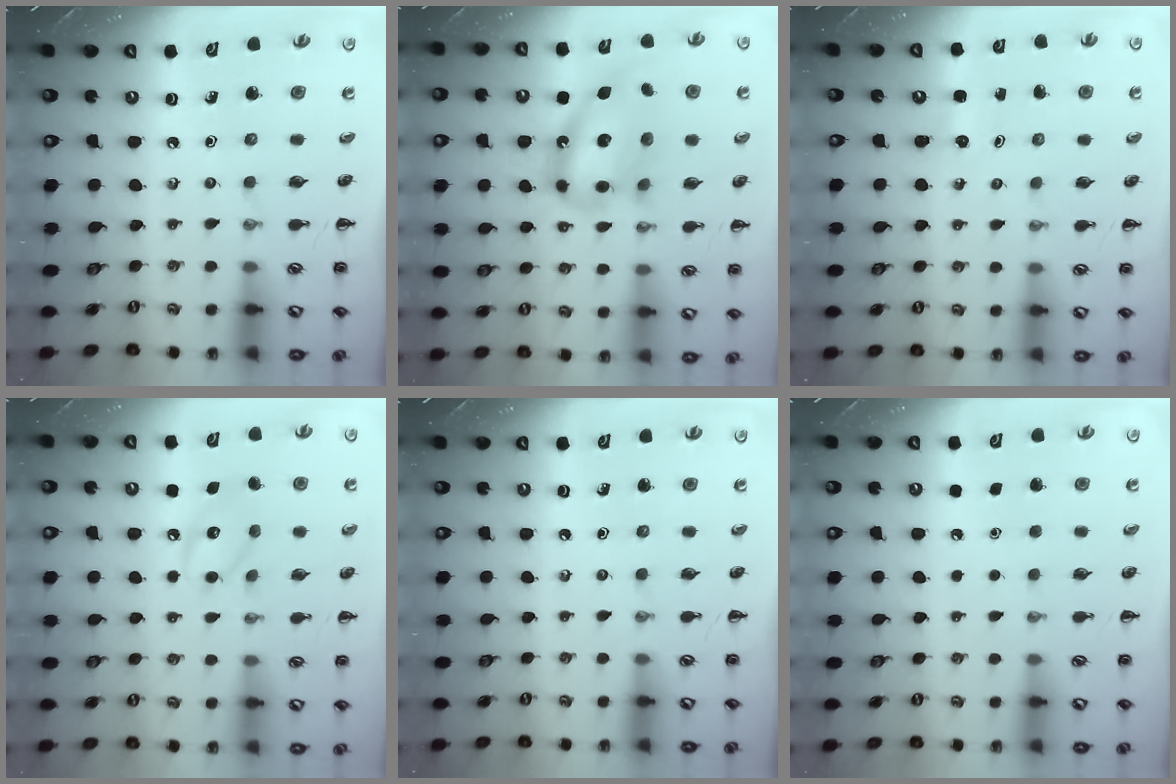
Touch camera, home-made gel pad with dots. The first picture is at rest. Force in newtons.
{"total": 15.3, "press": 14.8, "slide": 3.9}
{"total": 1.8, "press": 1.7, "slide": 0.5}
{"total": 9.6, "press": 9.5, "slide": 0.9}
{"total": 0.0}
{"total": 1.6, "press": 1.6, "slide": 0.1}